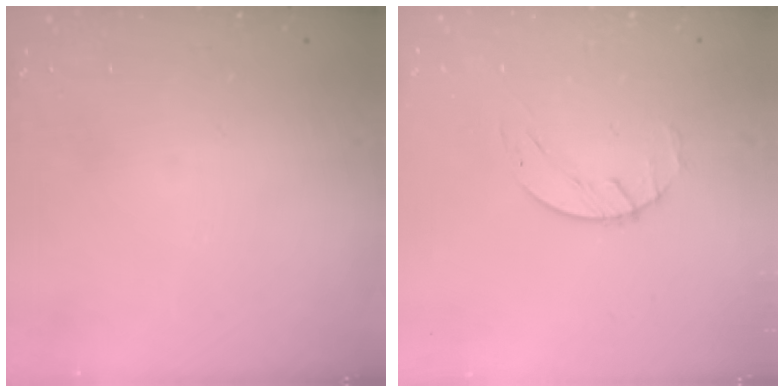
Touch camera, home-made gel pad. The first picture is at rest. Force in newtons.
{"total": 1.6, "press": 1.6, "slide": 0.3}